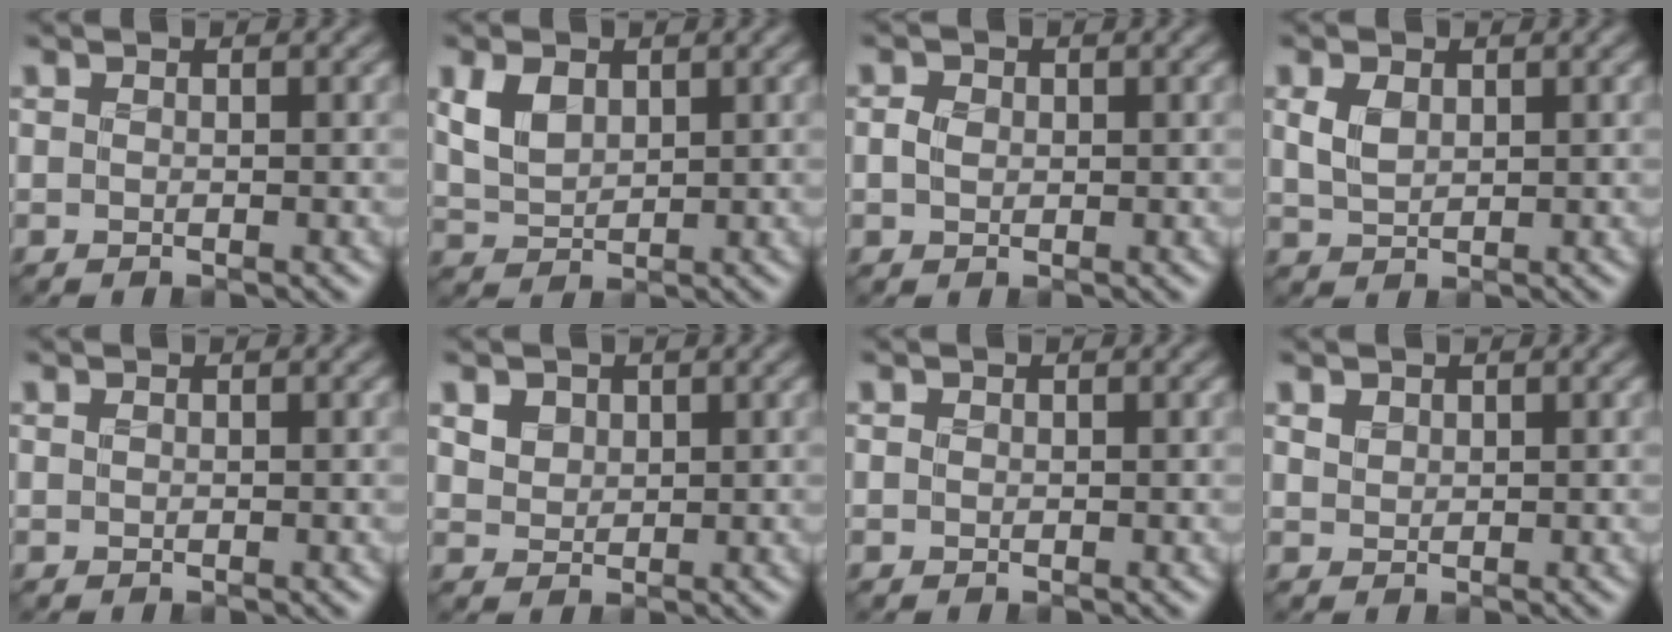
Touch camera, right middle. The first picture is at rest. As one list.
[{"total": 3.0, "force": [1.0, 2.0, 2.0], "torque": [-0.050, -0.001, 0.023]}, {"total": 1.1, "force": [-0.2, 0.9, 0.6], "torque": [-0.015, 0.000, -0.004]}, {"total": 1.8, "force": [0.5, 1.2, 1.2], "torque": [-0.035, -0.003, 0.015]}, {"total": 0.0}, {"total": 3.3, "force": [1.8, 2.4, 1.5], "torque": [-0.053, 0.005, 0.038]}, {"total": 0.0}, {"total": 0.9, "force": [0.6, 0.6, 0.3], "torque": [-0.011, -0.001, 0.015]}]